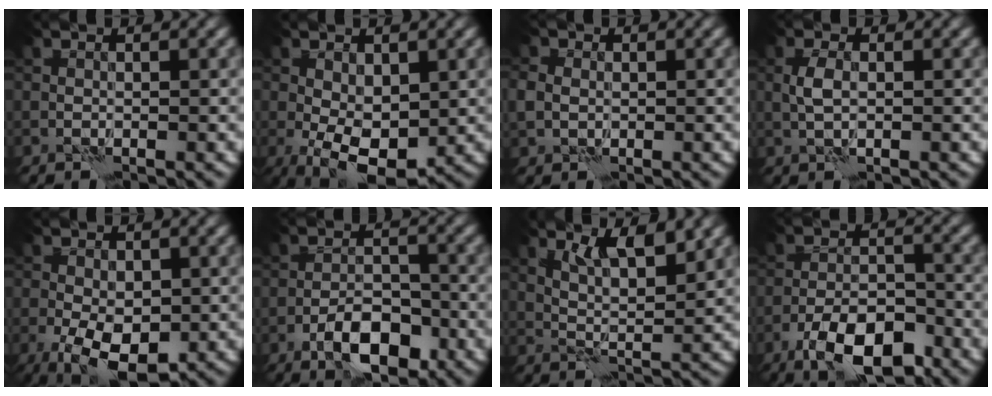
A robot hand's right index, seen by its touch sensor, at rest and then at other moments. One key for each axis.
{"total": 6.6, "fx": -1.4, "fy": 3.7, "fz": 5.4, "tx": -0.107, "ty": -0.015, "tz": -0.022}
{"total": 2.5, "fx": 0.2, "fy": 2.2, "fz": 1.2, "tx": -0.028, "ty": 0.007, "tz": -0.002}
{"total": 1.8, "fx": 0.0, "fy": 0.8, "fz": 1.6, "tx": -0.037, "ty": 0.003, "tz": -0.003}
{"total": 7.0, "fx": -2.6, "fy": 3.4, "fz": 5.5, "tx": -0.100, "ty": -0.009, "tz": -0.046}
{"total": 5.6, "fx": -3.2, "fy": 2.4, "fz": 3.9, "tx": -0.059, "ty": 0.004, "tz": -0.059}
{"total": 3.8, "fx": 2.4, "fy": 0.8, "fz": 2.9, "tx": -0.059, "ty": -0.005, "tz": 0.044}
{"total": 8.0, "fx": -5.3, "fy": 3.0, "fz": 5.3, "tx": -0.084, "ty": 0.001, "tz": -0.095}